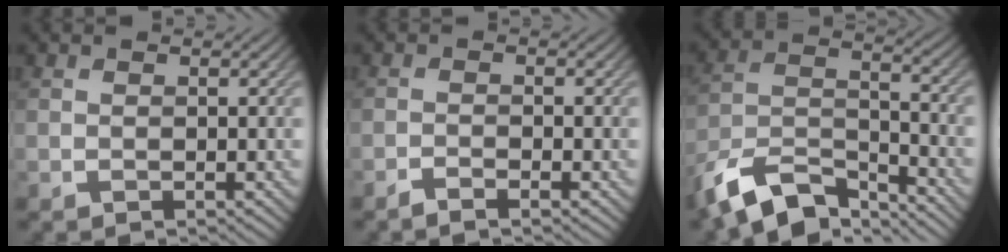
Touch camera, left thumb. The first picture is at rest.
{"total": 1.6, "force": [-1.3, 0.2, 1.0], "torque": [-0.019, 0.000, -0.031]}
{"total": 11.1, "force": [-8.9, 3.7, 5.4], "torque": [-0.106, -0.008, -0.177]}